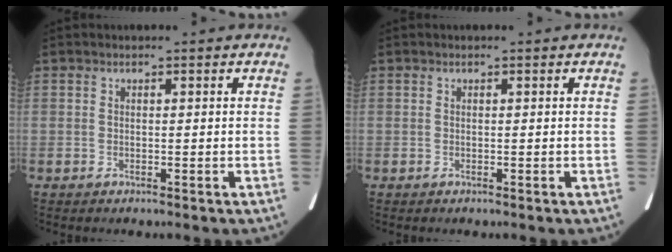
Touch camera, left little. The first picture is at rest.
{"total": 0.0}